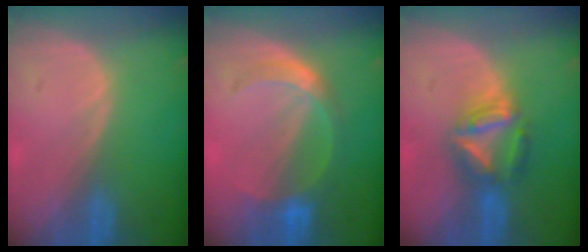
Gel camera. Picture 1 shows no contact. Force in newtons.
{"total": 5.6, "press": 5.3, "slide": 1.9}
{"total": 6.6, "press": 6.3, "slide": 2.2}